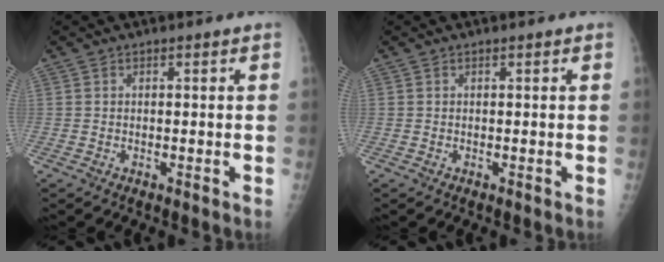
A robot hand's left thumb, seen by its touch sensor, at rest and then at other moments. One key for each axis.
{"total": 0.0}